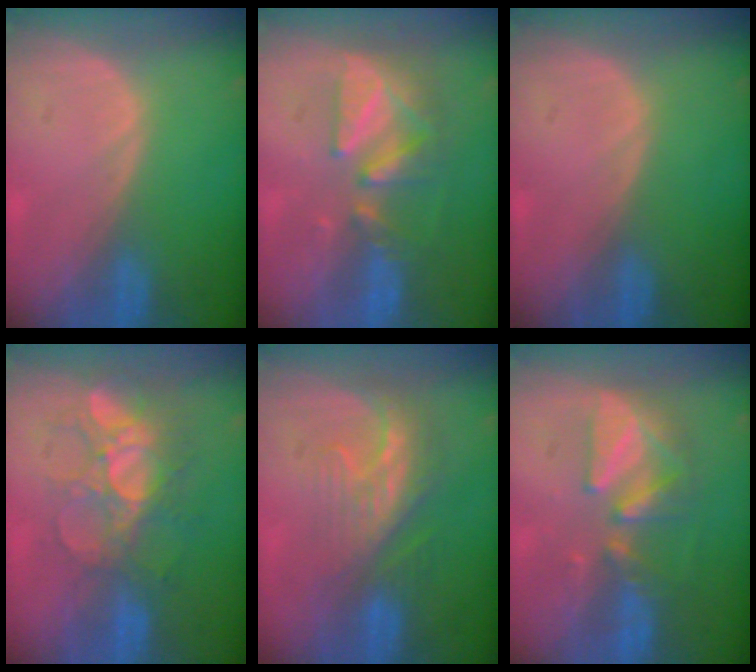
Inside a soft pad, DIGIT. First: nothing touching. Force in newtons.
{"total": 9.0, "press": 7.9, "slide": 4.4}
{"total": 0.0}
{"total": 9.8, "press": 8.6, "slide": 4.8}
{"total": 8.7, "press": 7.4, "slide": 4.6}
{"total": 7.6, "press": 7.3, "slide": 1.8}